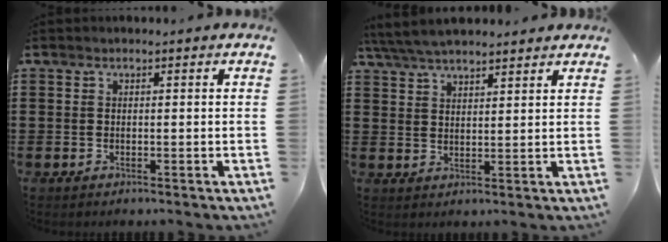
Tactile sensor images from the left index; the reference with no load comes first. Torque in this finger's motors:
{"motor_torque": [1.10, -1.04, 0.05, 0.21]}